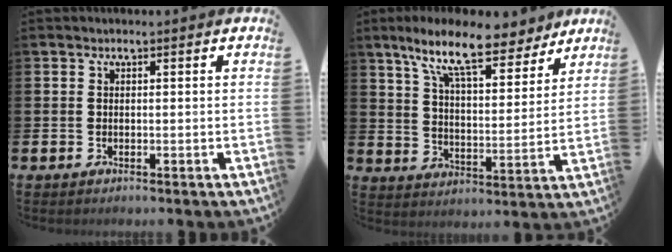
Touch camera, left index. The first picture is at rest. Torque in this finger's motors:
{"motor_torque": [1.50, -0.64, 0.92, 0.21]}